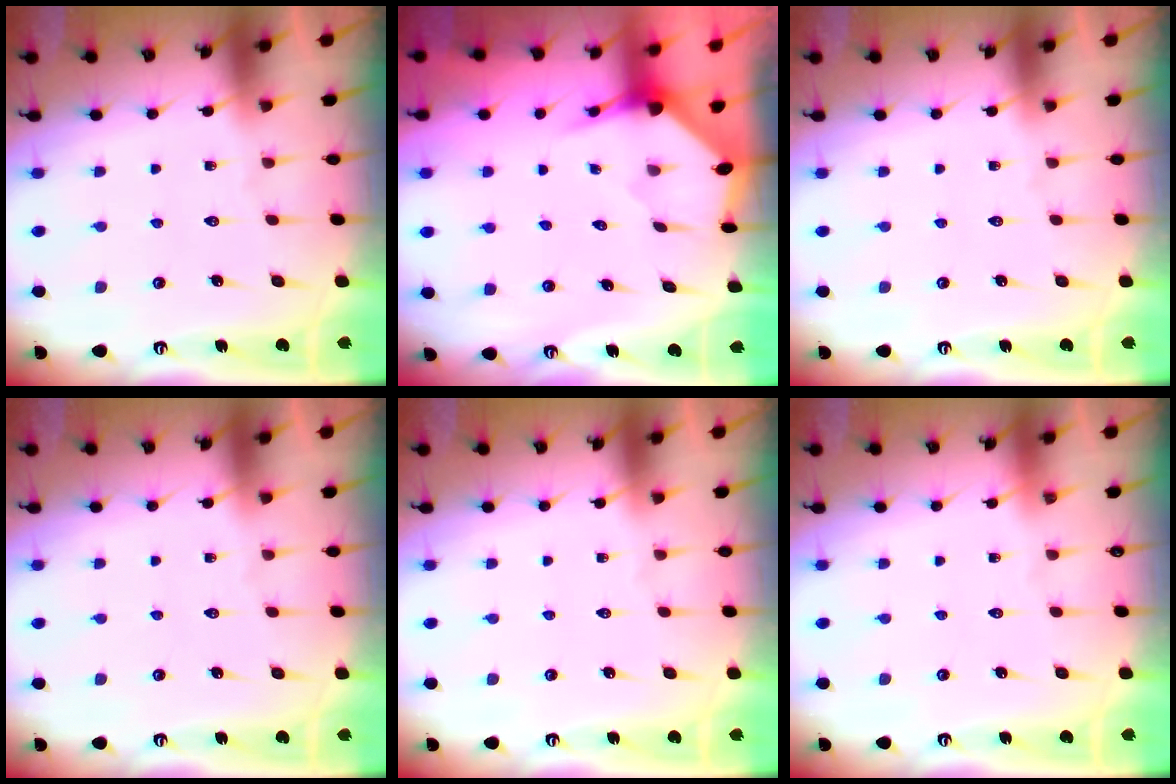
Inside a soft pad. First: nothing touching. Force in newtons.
{"total": 3.5, "press": 3.5, "slide": 0.3}
{"total": 0.0}
{"total": 0.0}
{"total": 0.0}
{"total": 0.0}